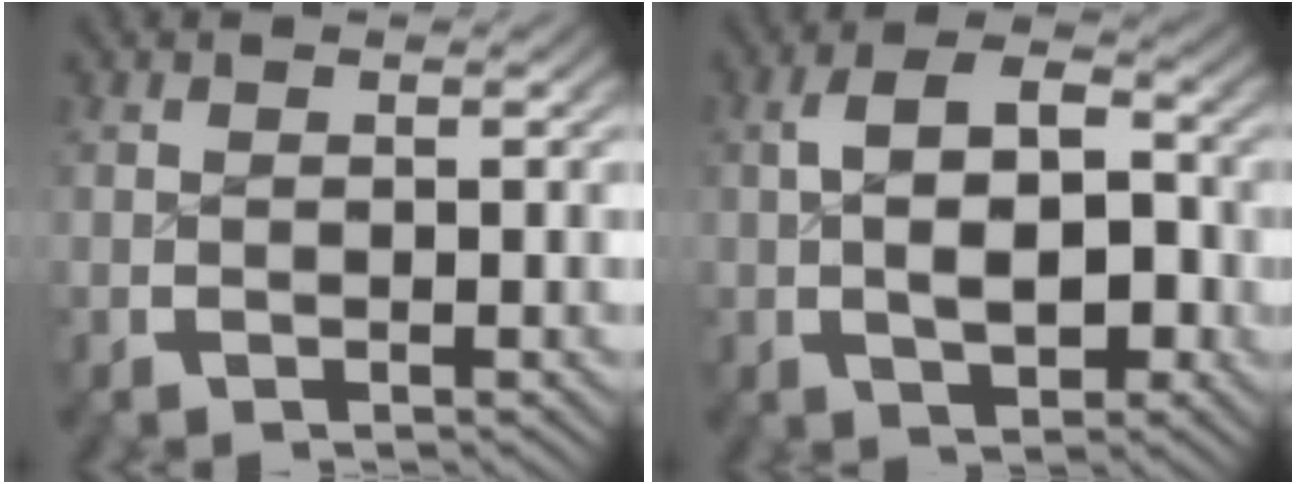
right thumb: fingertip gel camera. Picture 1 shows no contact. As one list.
[{"total": 7.7, "force": [0.2, 4.9, 6.0], "torque": [-0.092, -0.008, 0.005]}]